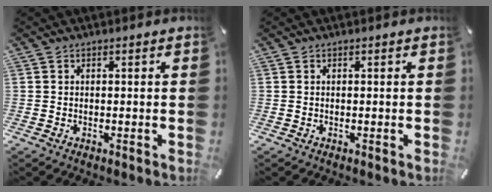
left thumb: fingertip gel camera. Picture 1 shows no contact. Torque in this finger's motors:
{"motor_torque": [-0.18, -0.15, 0.15, 0.05, -0.01]}